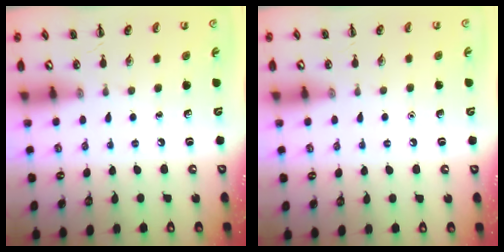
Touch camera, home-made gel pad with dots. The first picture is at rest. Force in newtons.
{"total": 1.6, "press": 1.6, "slide": 0.1}